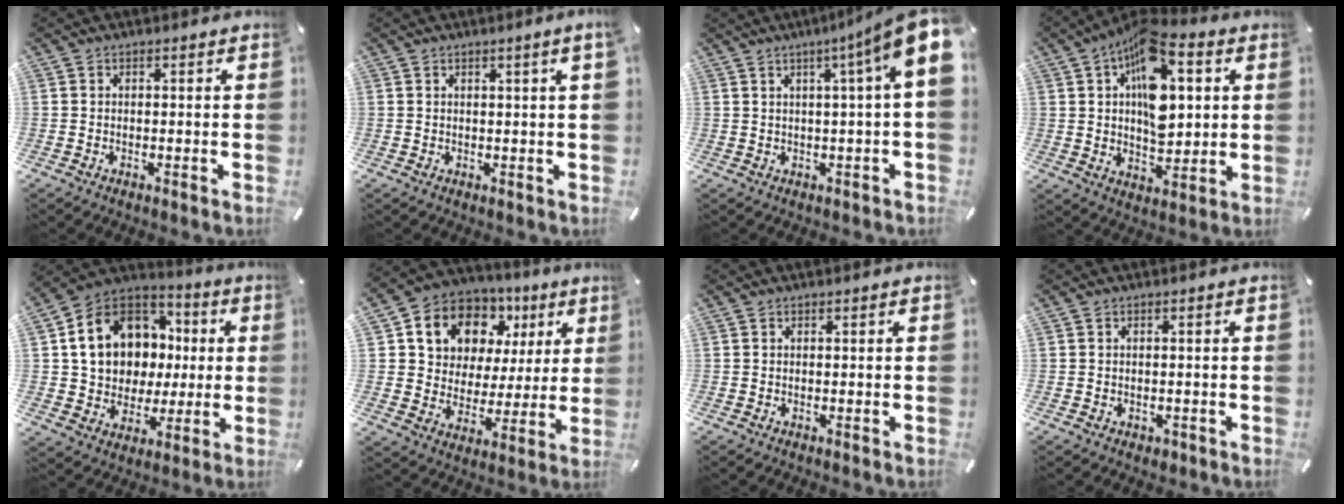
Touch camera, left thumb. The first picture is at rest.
{"total": 1.9, "force": [0.8, -0.2, 1.7], "torque": [-0.030, -0.002, 0.014]}
{"total": 10.6, "force": [3.9, 0.5, 9.8], "torque": [-0.151, -0.031, 0.062]}
{"total": 16.8, "force": [5.6, 9.6, 12.5], "torque": [-0.207, -0.017, 0.098]}
{"total": 15.9, "force": [2.9, 13.6, 7.7], "torque": [-0.154, -0.014, 0.063]}
{"total": 12.4, "force": [5.6, 10.3, 3.9], "torque": [-0.082, -0.026, 0.110]}
{"total": 0.0}
{"total": 1.3, "force": [-0.5, 1.2, 0.4], "torque": [-0.007, 0.004, -0.011]}